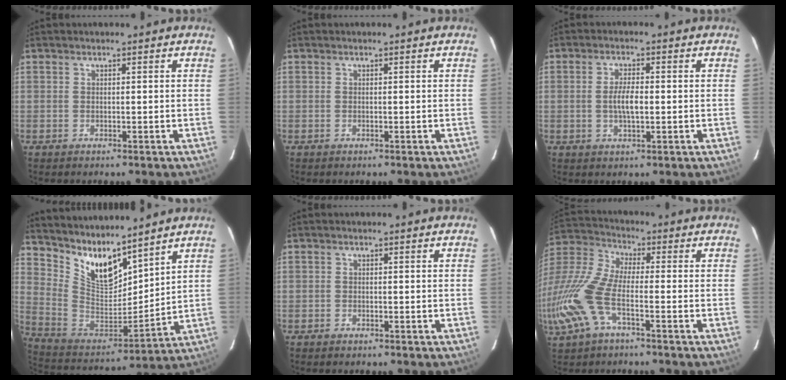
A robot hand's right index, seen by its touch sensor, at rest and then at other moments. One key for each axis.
{"total": 0.0}
{"total": 4.1, "fx": -0.3, "fy": 1.3, "fz": 3.8, "tx": -0.072, "ty": 0.000, "tz": -0.004}
{"total": 13.1, "fx": 10.7, "fy": 4.0, "fz": 6.4, "tx": -0.133, "ty": -0.019, "tz": 0.216}
{"total": 0.9, "fx": -0.8, "fy": 0.4, "fz": 0.1, "tx": -0.006, "ty": 0.003, "tz": -0.014}
{"total": 15.9, "fx": -5.5, "fy": 6.0, "fz": 13.6, "tx": -0.309, "ty": -0.009, "tz": -0.118}